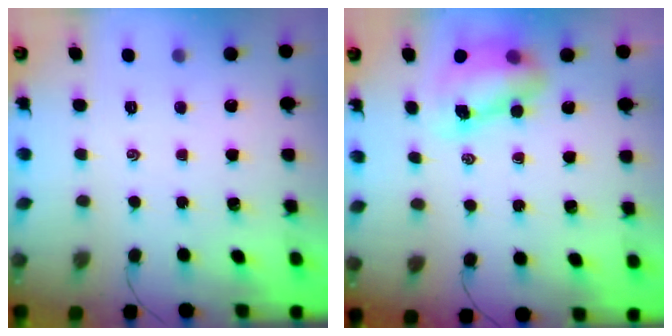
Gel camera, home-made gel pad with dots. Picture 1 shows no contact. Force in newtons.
{"total": 8.3, "press": 8.1, "slide": 1.9}